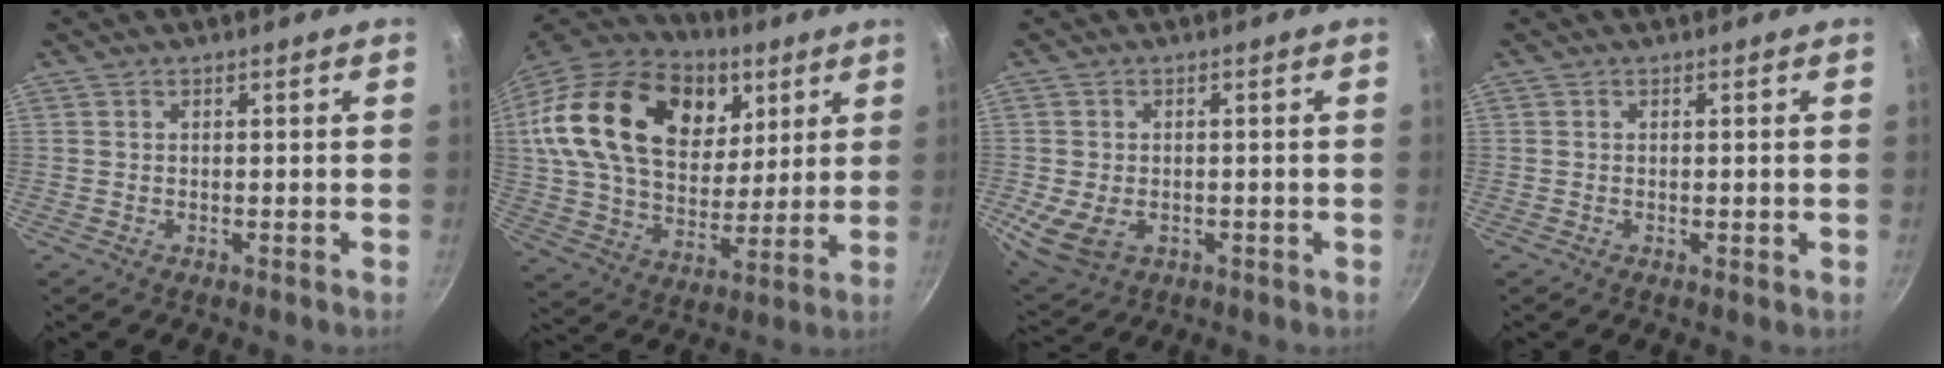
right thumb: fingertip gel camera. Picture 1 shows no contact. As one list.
[{"total": 31.8, "force": [11.7, 20.9, 21.0], "torque": [-0.375, -0.008, 0.197]}, {"total": 7.6, "force": [-1.6, 5.4, 5.1], "torque": [-0.093, -0.007, -0.016]}, {"total": 0.9, "force": [-0.1, 0.4, 0.8], "torque": [-0.009, 0.000, -0.003]}]